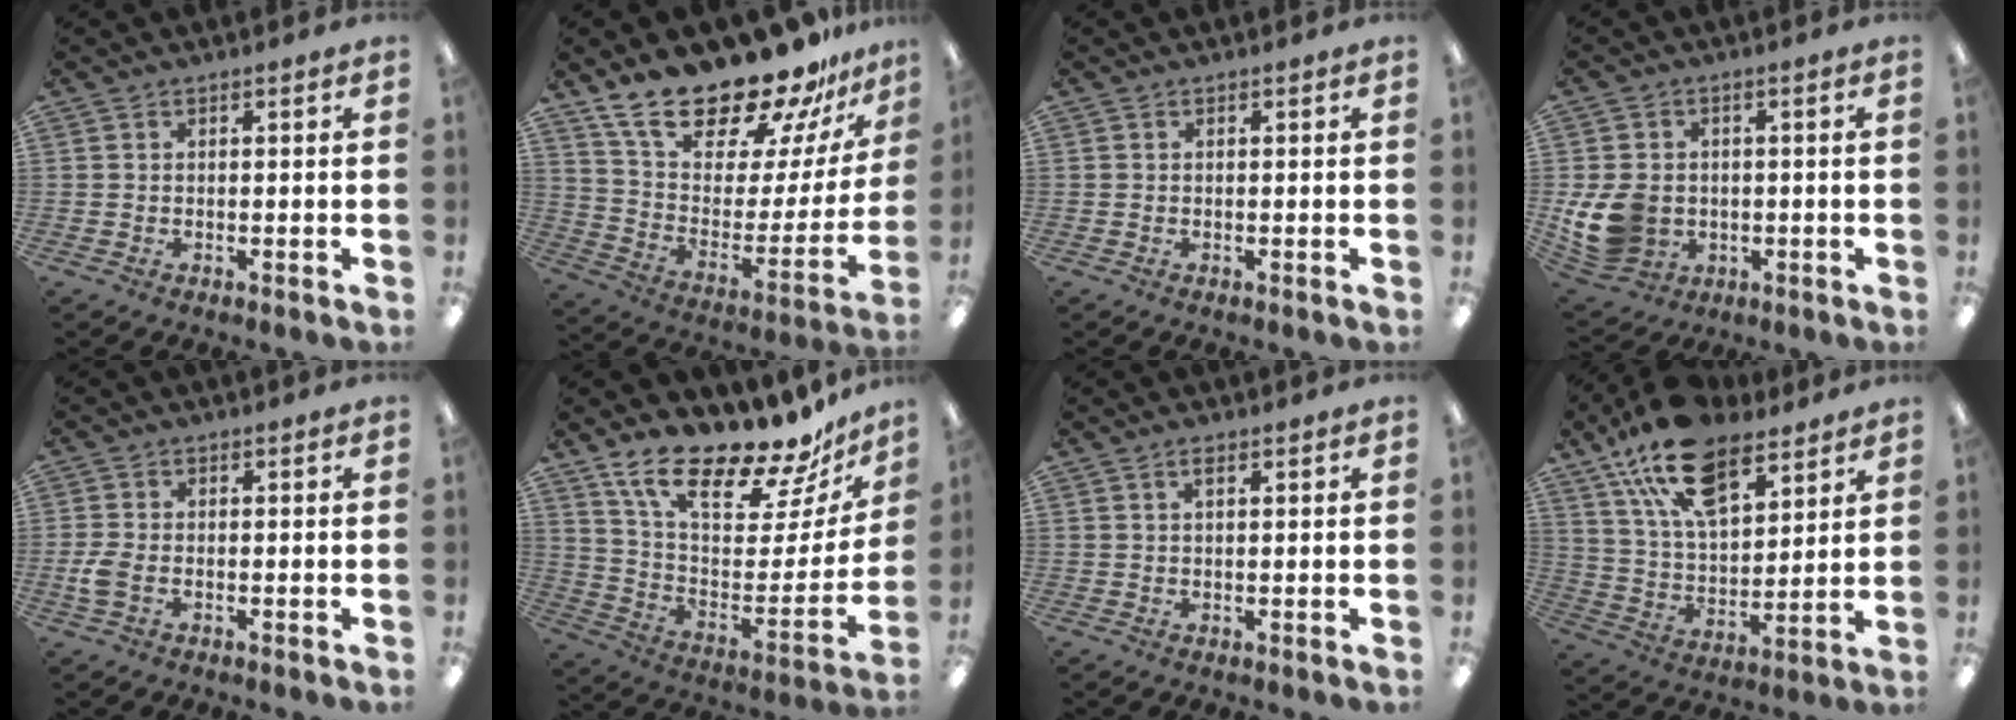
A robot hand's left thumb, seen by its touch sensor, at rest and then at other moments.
{"total": 23.8, "force": [19.8, 7.9, 10.5], "torque": [-0.175, -0.147, 0.346]}
{"total": 0.0}
{"total": 11.3, "force": [-1.2, 9.4, 6.1], "torque": [-0.139, 0.006, -0.015]}
{"total": 3.8, "force": [-1.0, 2.1, 2.9], "torque": [-0.068, 0.000, -0.021]}
{"total": 20.5, "force": [17.3, 5.5, 9.7], "torque": [-0.161, -0.137, 0.295]}
{"total": 1.6, "force": [0.9, 0.5, 1.2], "torque": [-0.019, -0.001, 0.013]}
{"total": 19.6, "force": [12.6, 9.7, 11.4], "torque": [-0.207, -0.051, 0.227]}